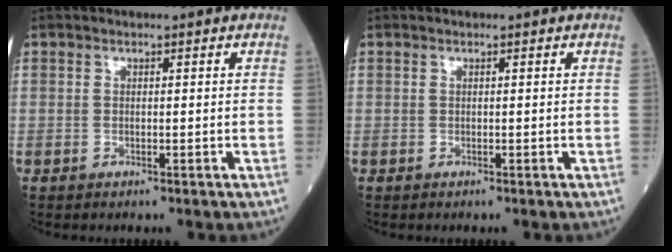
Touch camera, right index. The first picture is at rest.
{"total": 0.0}